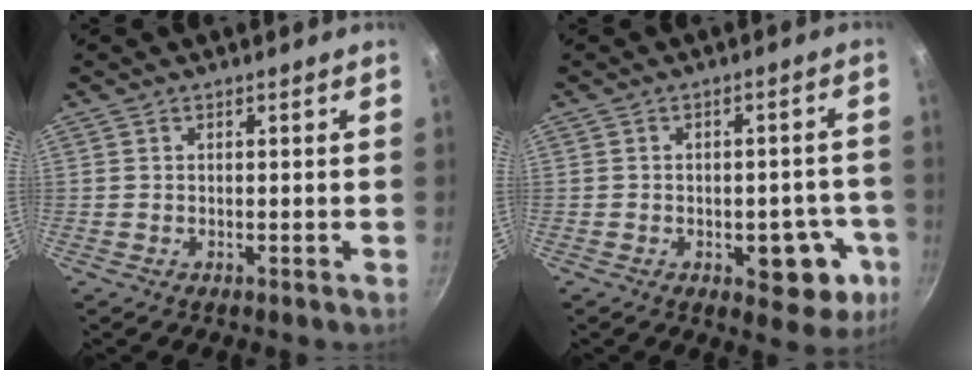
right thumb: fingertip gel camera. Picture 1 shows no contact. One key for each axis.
{"total": 10.2, "fx": -3.5, "fy": 5.8, "fz": 7.6, "tx": -0.042, "ty": 0.017, "tz": -0.042}